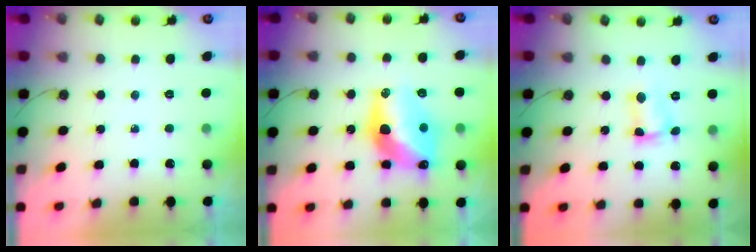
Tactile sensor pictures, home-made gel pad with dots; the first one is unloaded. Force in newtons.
{"total": 16.5, "press": 16.4, "slide": 1.3}
{"total": 4.2, "press": 3.5, "slide": 2.3}